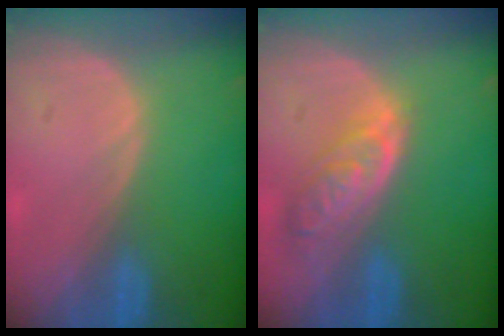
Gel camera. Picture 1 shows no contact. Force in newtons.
{"total": 6.3, "press": 5.7, "slide": 2.8}